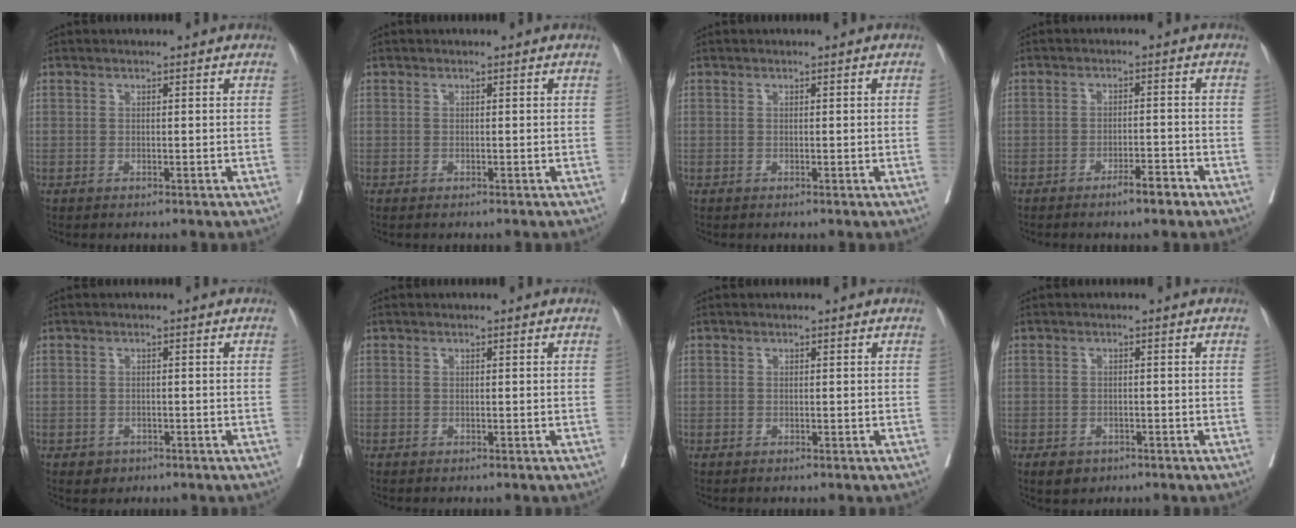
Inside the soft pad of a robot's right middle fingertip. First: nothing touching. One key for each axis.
{"total": 0.7, "fx": -0.6, "fy": 0.0, "fz": 0.3, "tx": -0.009, "ty": -0.005, "tz": -0.009}
{"total": 0.8, "fx": -0.1, "fy": -0.3, "fz": 0.7, "tx": -0.018, "ty": 0.002, "tz": 0.002}
{"total": 3.4, "fx": -2.5, "fy": 0.3, "fz": 2.3, "tx": -0.038, "ty": -0.002, "tz": -0.038}
{"total": 1.5, "fx": -0.9, "fy": 1.2, "fz": 0.4, "tx": -0.007, "ty": 0.002, "tz": -0.007}
{"total": 0.0}
{"total": 0.0}
{"total": 2.7, "fx": -1.7, "fy": 1.8, "fz": 1.0, "tx": -0.018, "ty": -0.002, "tz": -0.019}